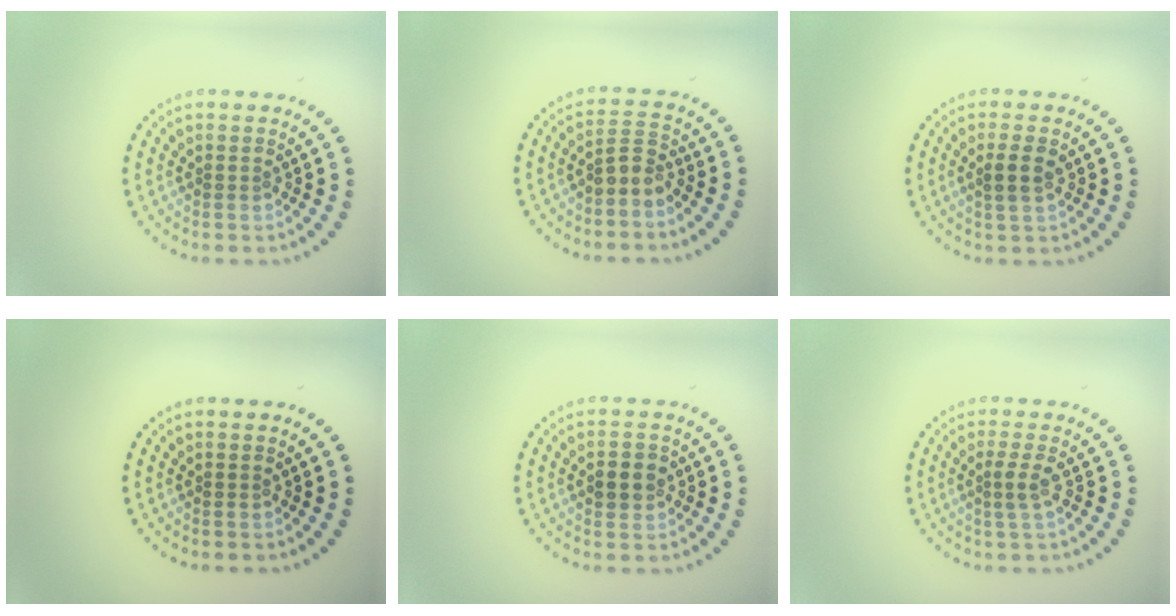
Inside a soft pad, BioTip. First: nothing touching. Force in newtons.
{"total": 2.0, "press": 1.7, "slide": 1.1}
{"total": 1.7, "press": 1.6, "slide": 0.6}
{"total": 0.0}
{"total": 2.2, "press": 2.2, "slide": 0.1}
{"total": 1.5, "press": 1.1, "slide": 1.0}